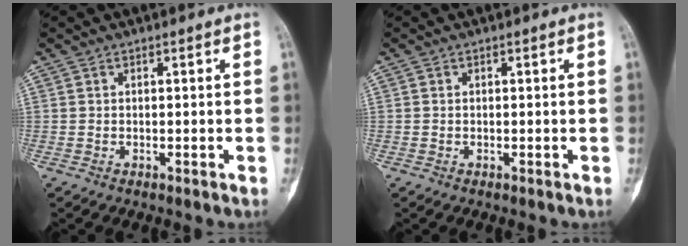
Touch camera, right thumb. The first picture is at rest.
{"total": 0.0}